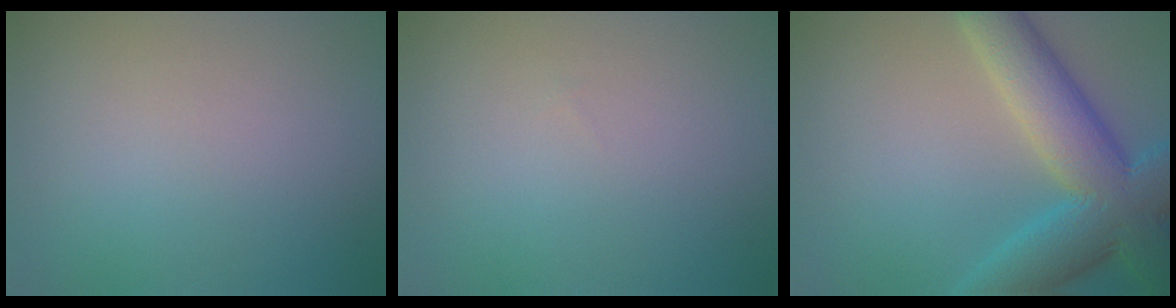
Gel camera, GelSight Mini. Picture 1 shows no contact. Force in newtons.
{"total": 0.0}
{"total": 9.5, "press": 9.4, "slide": 0.5}